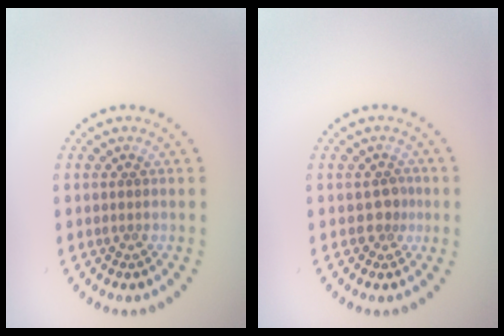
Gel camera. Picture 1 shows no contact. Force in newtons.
{"total": 1.6, "press": 1.3, "slide": 0.9}